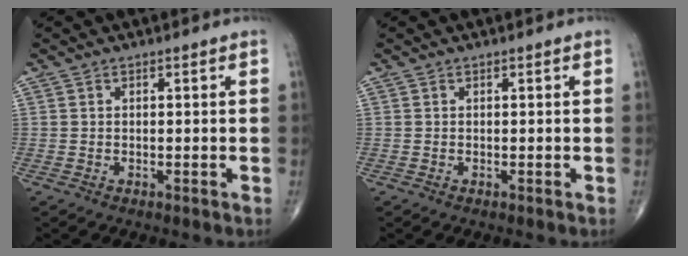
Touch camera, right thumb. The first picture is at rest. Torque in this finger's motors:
{"motor_torque": [0.07, 0.02, 0.32, 0.16, -0.01]}